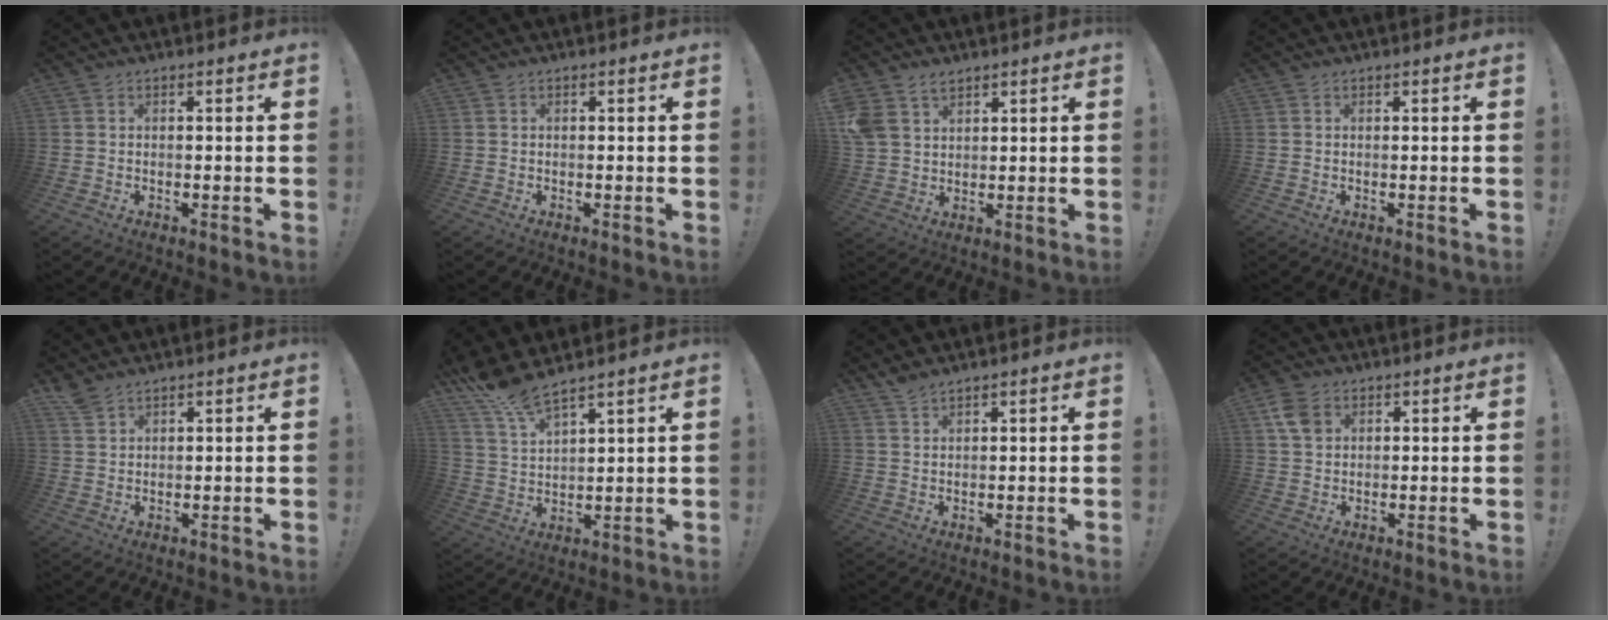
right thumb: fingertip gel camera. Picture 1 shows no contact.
{"total": 0.0}
{"total": 6.9, "force": [4.4, 4.7, 2.6], "torque": [-0.055, -0.011, 0.092]}
{"total": 0.0}
{"total": 3.4, "force": [2.8, 1.1, 1.4], "torque": [-0.032, -0.015, 0.056]}
{"total": 8.7, "force": [7.8, 0.9, 3.7], "torque": [-0.082, -0.050, 0.145]}
{"total": 2.7, "force": [2.3, 0.5, 1.3], "torque": [-0.024, -0.011, 0.041]}
{"total": 6.1, "force": [2.3, 4.5, 3.3], "torque": [-0.051, 0.003, 0.048]}